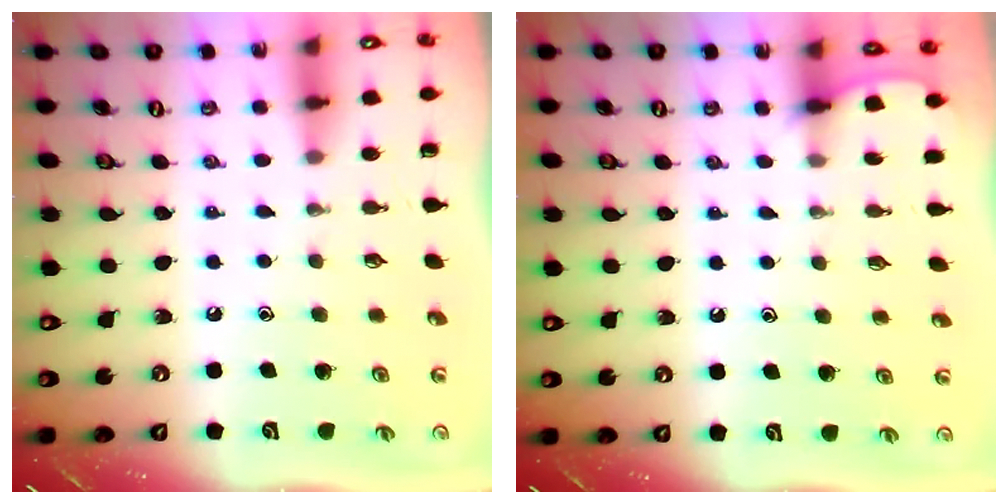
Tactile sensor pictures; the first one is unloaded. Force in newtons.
{"total": 2.1, "press": 2.1, "slide": 0.3}